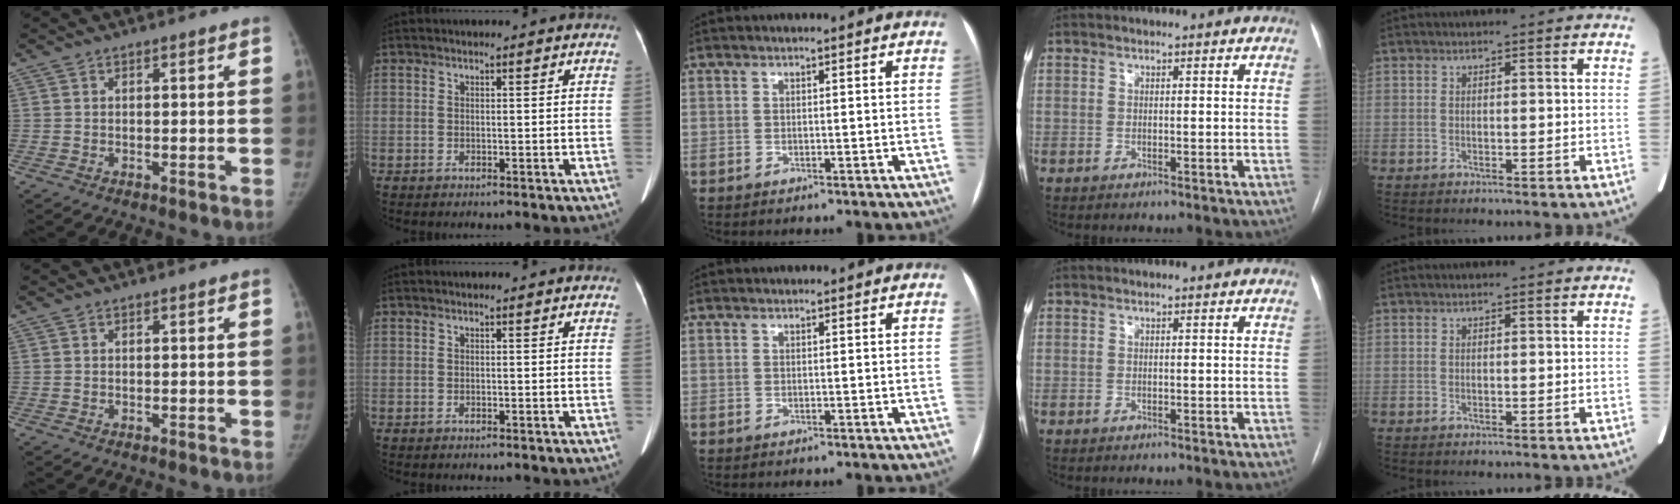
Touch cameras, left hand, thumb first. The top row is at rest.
{}